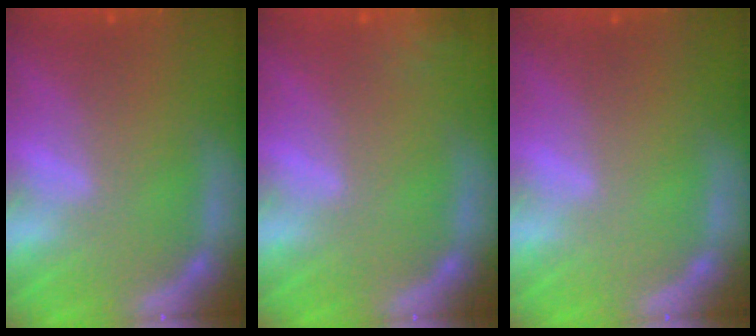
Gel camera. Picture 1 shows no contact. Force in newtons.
{"total": 2.4}
{"total": 0.0}